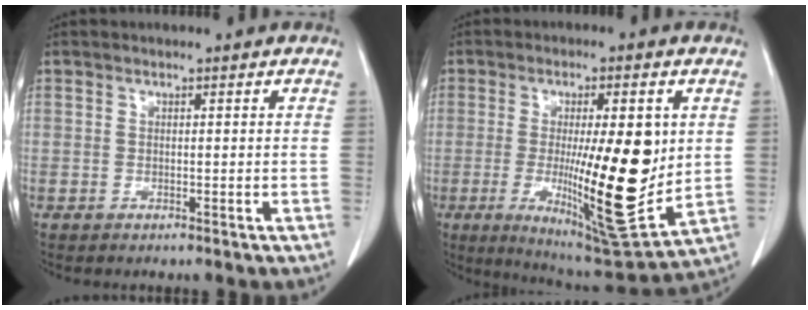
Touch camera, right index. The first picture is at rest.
{"total": 18.0, "force": [-0.2, 3.0, 17.7], "torque": [-0.280, -0.024, 0.005]}